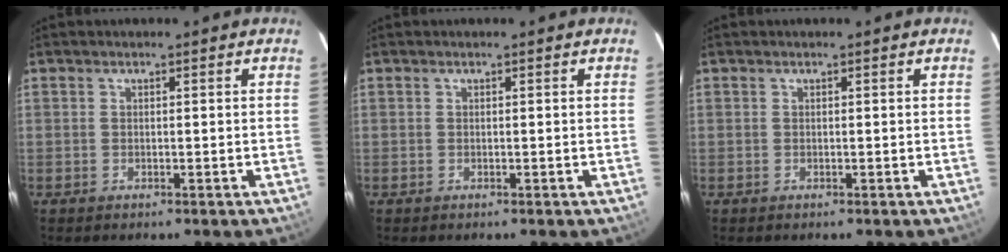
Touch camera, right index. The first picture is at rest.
{"total": 0.0}
{"total": 0.0}